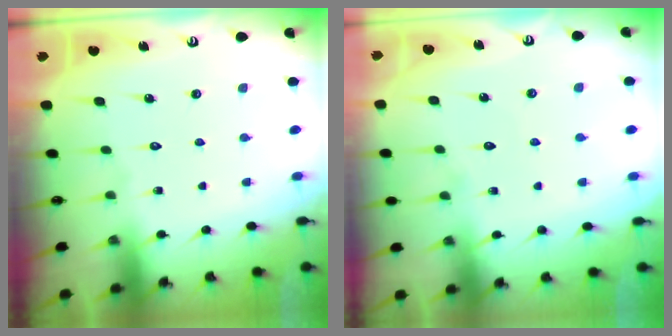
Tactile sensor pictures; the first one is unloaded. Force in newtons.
{"total": 3.5, "press": 3.5, "slide": 0.4}